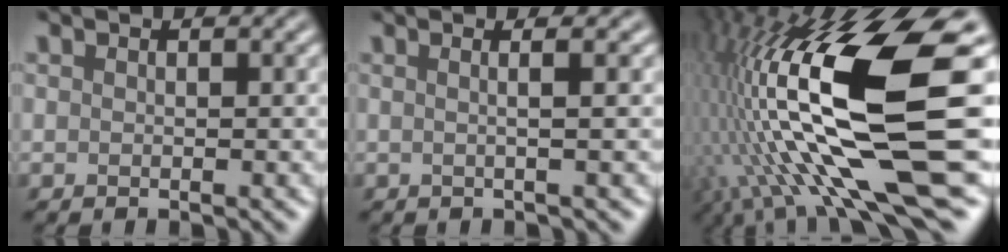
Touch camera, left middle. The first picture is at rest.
{"total": 4.0, "force": [1.0, 1.9, 3.4], "torque": [-0.034, 0.035, -0.023]}
{"total": 16.7, "force": [0.7, 5.3, 15.8], "torque": [-0.318, -0.001, 0.026]}